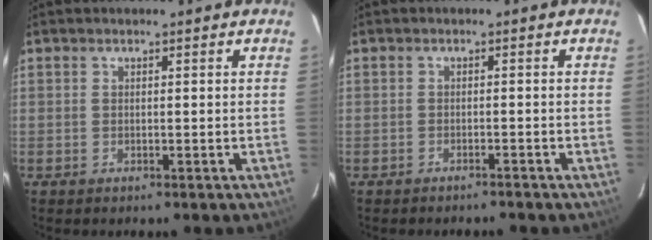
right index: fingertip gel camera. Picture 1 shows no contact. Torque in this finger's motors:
{"motor_torque": [0.47, -0.50, -0.02, 0.00]}